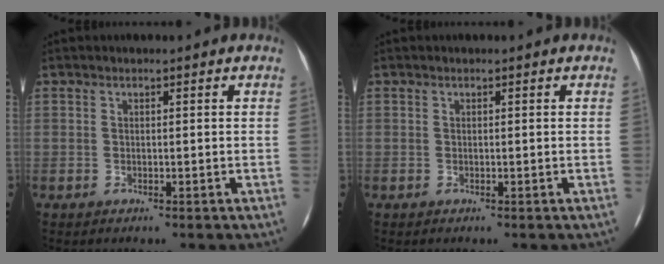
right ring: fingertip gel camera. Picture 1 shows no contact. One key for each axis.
{"total": 0.0}